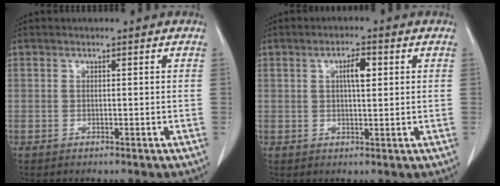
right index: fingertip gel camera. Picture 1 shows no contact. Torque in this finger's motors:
{"motor_torque": [0.42, 0.02, 0.13, 0.06]}